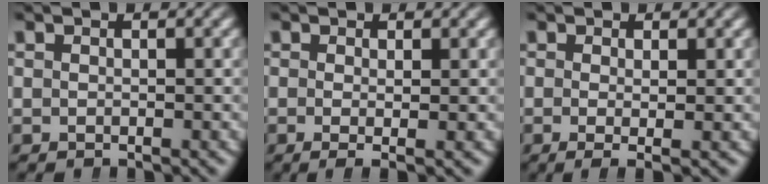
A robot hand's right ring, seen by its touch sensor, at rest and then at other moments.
{"total": 1.6, "force": [-0.6, 0.3, 1.5], "torque": [-0.037, -0.014, -0.007]}
{"total": 2.0, "force": [-0.8, 0.4, 1.8], "torque": [-0.043, -0.017, -0.008]}